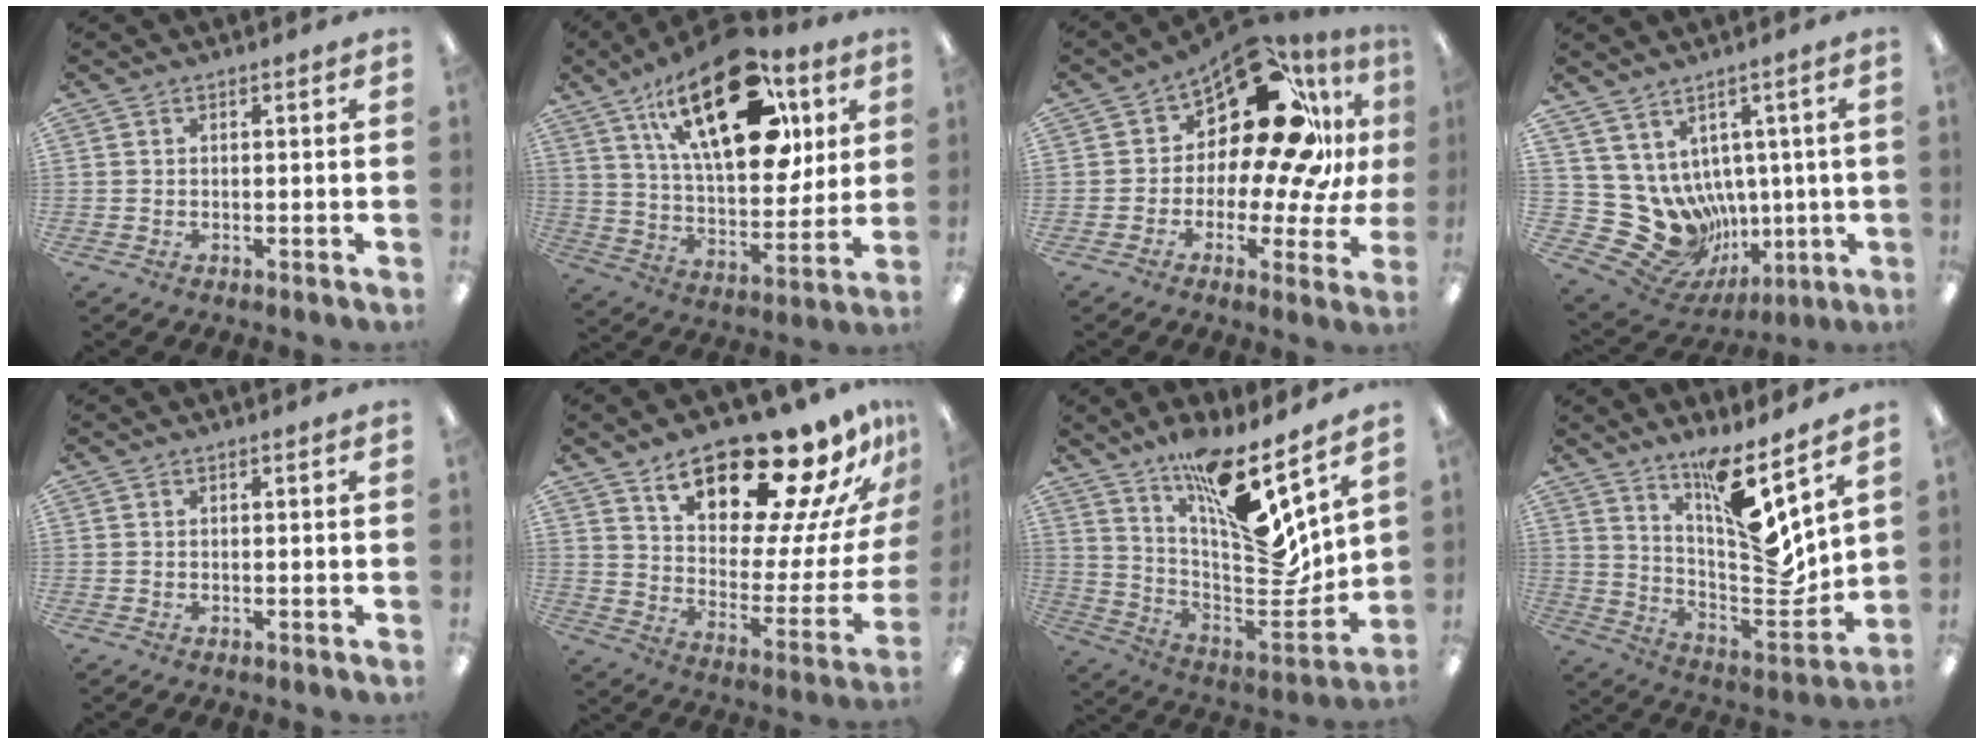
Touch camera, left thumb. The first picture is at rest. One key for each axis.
{"total": 27.3, "fx": 12.8, "fy": 13.3, "fz": 20.1, "tx": -0.306, "ty": -0.047, "tz": 0.213}
{"total": 21.6, "fx": 11.1, "fy": 9.9, "fz": 15.7, "tx": -0.226, "ty": -0.087, "tz": 0.189}
{"total": 12.2, "fx": -1.1, "fy": 11.1, "fz": 5.0, "tx": -0.116, "ty": -0.032, "tz": 0.010}
{"total": 0.0}
{"total": 23.8, "fx": 18.0, "fy": 7.4, "fz": 13.7, "tx": -0.188, "ty": -0.133, "tz": 0.291}
{"total": 15.4, "fx": 10.8, "fy": 3.6, "fz": 10.3, "tx": -0.149, "ty": -0.119, "tz": 0.181}
{"total": 12.8, "fx": 8.8, "fy": 2.5, "fz": 9.0, "tx": -0.131, "ty": -0.107, "tz": 0.147}